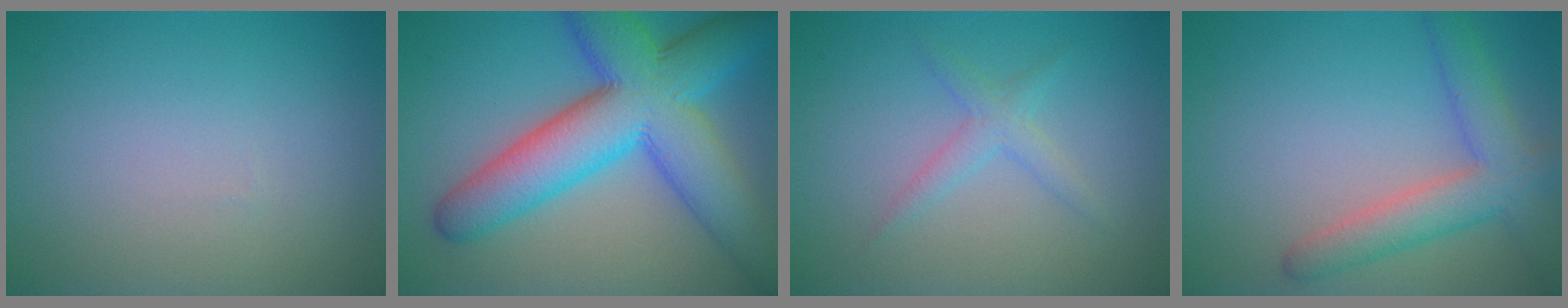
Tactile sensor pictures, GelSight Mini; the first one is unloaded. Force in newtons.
{"total": 12.1, "press": 12.1, "slide": 0.2}
{"total": 1.8, "press": 1.8, "slide": 0.2}
{"total": 5.0, "press": 5.0, "slide": 0.3}